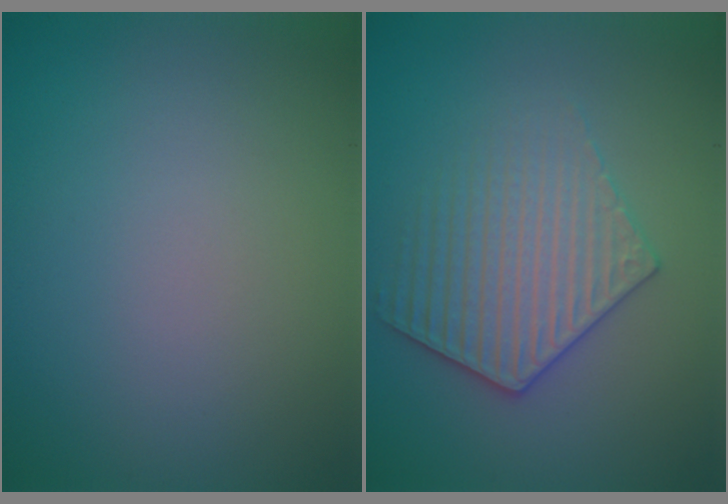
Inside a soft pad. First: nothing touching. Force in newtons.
{"total": 3.6, "press": 3.6, "slide": 0.7}